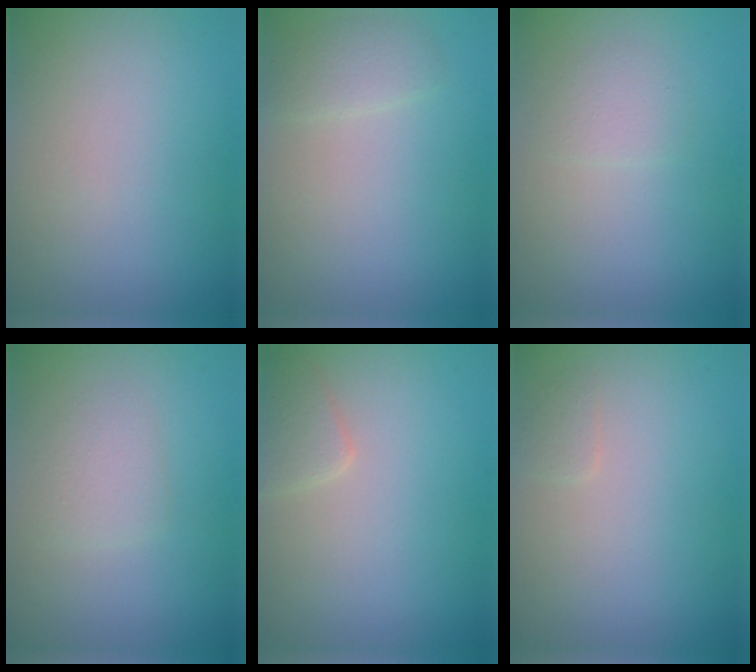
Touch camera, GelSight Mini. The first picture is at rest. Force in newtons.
{"total": 1.4, "press": 1.4, "slide": 0.1}
{"total": 1.4, "press": 1.4, "slide": 0.0}
{"total": 1.6, "press": 1.6, "slide": 0.1}
{"total": 1.7, "press": 1.7, "slide": 0.1}
{"total": 0.7, "press": 0.7, "slide": 0.0}